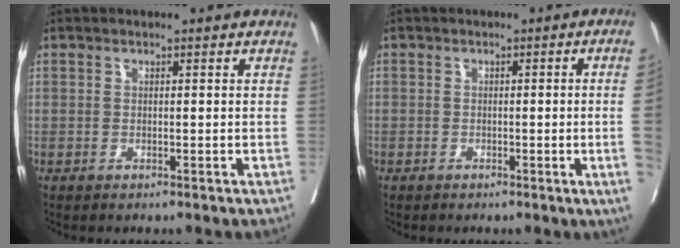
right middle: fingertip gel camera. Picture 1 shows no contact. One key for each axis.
{"total": 3.8, "fx": -0.6, "fy": -1.2, "fz": 3.5, "tx": -0.040, "ty": -0.007, "tz": -0.009}